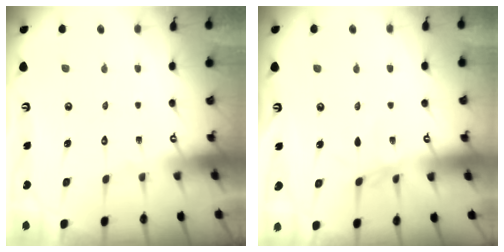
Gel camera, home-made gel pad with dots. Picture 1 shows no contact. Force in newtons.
{"total": 2.1, "press": 2.1, "slide": 0.5}